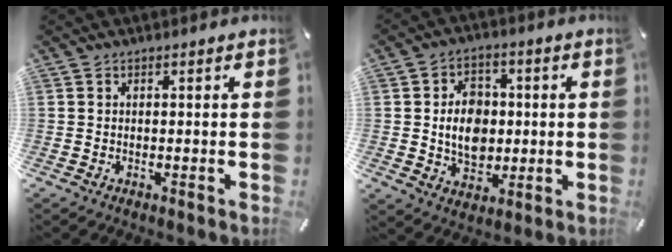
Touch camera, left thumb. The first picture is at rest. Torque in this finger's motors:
{"motor_torque": [-0.20, 0.43, 0.89, -0.24, 0.29]}